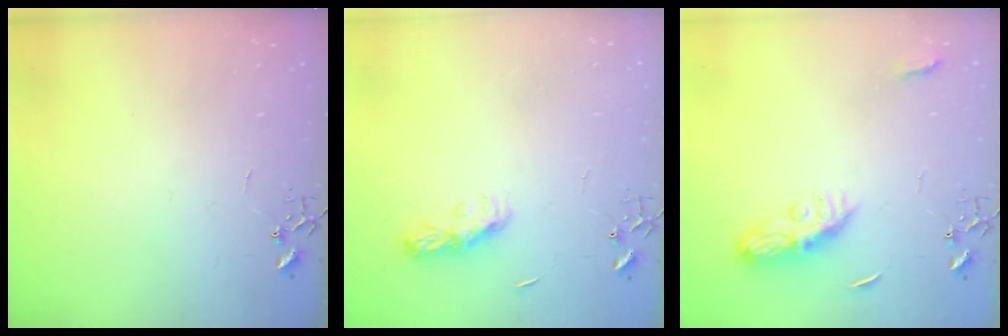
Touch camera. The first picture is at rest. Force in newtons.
{"total": 7.8, "press": 7.8, "slide": 0.4}
{"total": 8.2, "press": 8.1, "slide": 0.6}